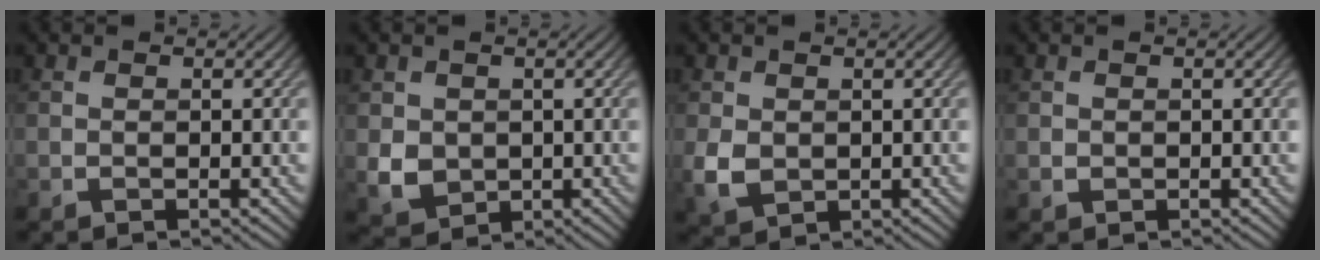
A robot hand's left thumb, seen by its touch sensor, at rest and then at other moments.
{"total": 3.9, "force": [0.3, 3.5, 1.7], "torque": [-0.050, -0.011, 0.007]}
{"total": 3.7, "force": [0.1, 3.0, 2.2], "torque": [-0.059, -0.006, 0.005]}
{"total": 0.6, "force": [0.1, 0.6, 0.1], "torque": [-0.004, -0.005, 0.004]}